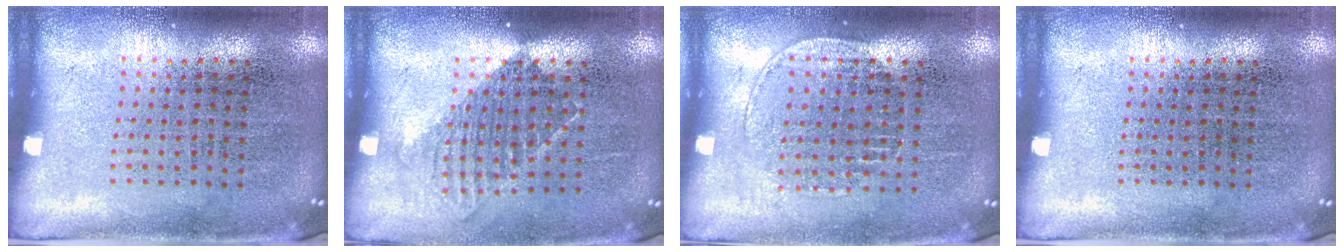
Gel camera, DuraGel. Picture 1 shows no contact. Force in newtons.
{"total": 1.2, "press": 1.0, "slide": 0.7}
{"total": 1.2, "press": 1.0, "slide": 0.5}
{"total": 0.0}